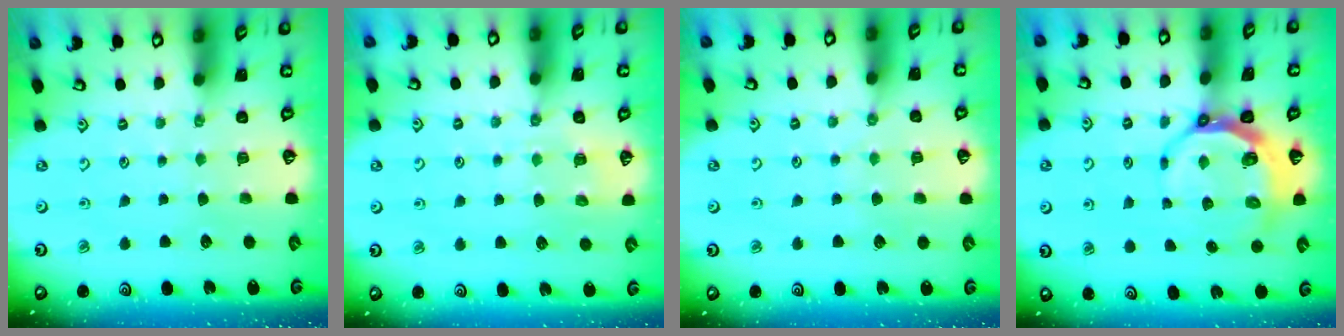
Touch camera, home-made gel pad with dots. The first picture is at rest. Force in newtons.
{"total": 5.4, "press": 5.4, "slide": 0.8}
{"total": 3.9, "press": 3.8, "slide": 0.6}
{"total": 7.7, "press": 6.8, "slide": 3.6}